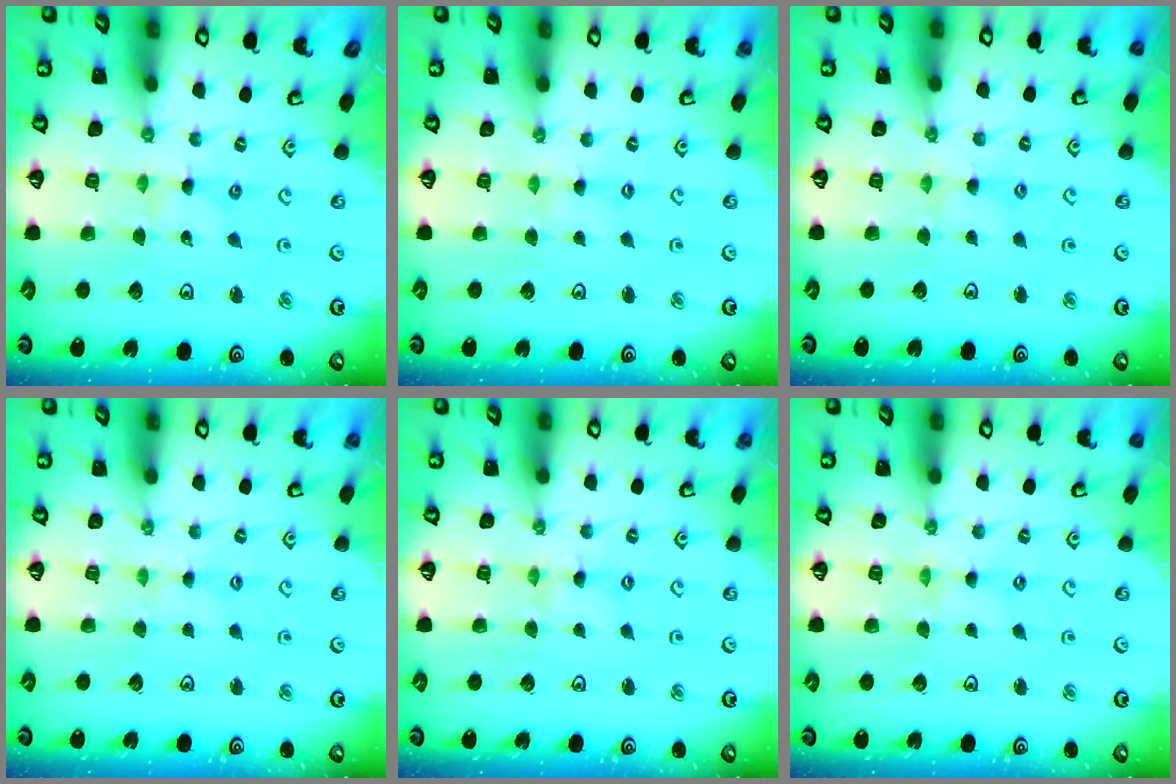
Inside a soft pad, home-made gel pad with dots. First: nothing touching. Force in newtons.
{"total": 0.0}
{"total": 1.6, "press": 1.6, "slide": 0.3}
{"total": 1.2, "press": 1.1, "slide": 0.2}
{"total": 0.0}
{"total": 0.0}